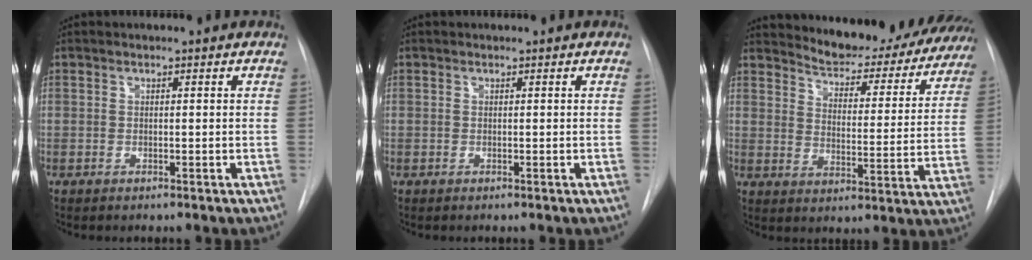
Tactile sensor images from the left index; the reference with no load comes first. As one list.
[{"total": 0.0}, {"total": 20.0, "force": [18.8, 4.6, 4.9], "torque": [-0.055, -0.049, 0.231]}]